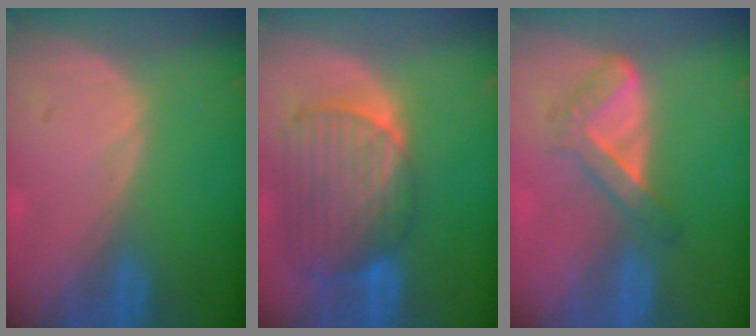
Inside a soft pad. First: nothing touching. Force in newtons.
{"total": 10.4, "press": 8.9, "slide": 5.5}
{"total": 5.4, "press": 4.7, "slide": 2.7}